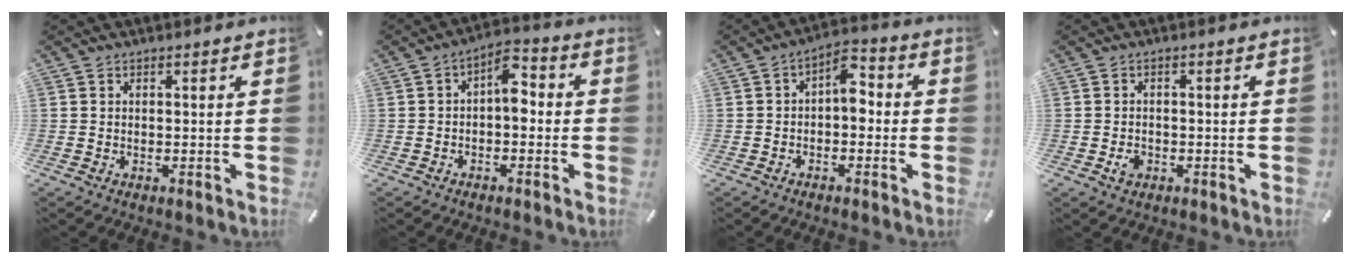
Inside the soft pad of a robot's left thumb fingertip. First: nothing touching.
{"total": 6.4, "force": [-0.5, 3.7, 5.2], "torque": [-0.081, 0.009, -0.015]}
{"total": 6.5, "force": [-0.5, 3.9, 5.1], "torque": [-0.073, 0.005, -0.015]}
{"total": 2.5, "force": [-1.0, 2.0, 1.2], "torque": [-0.022, 0.005, -0.020]}